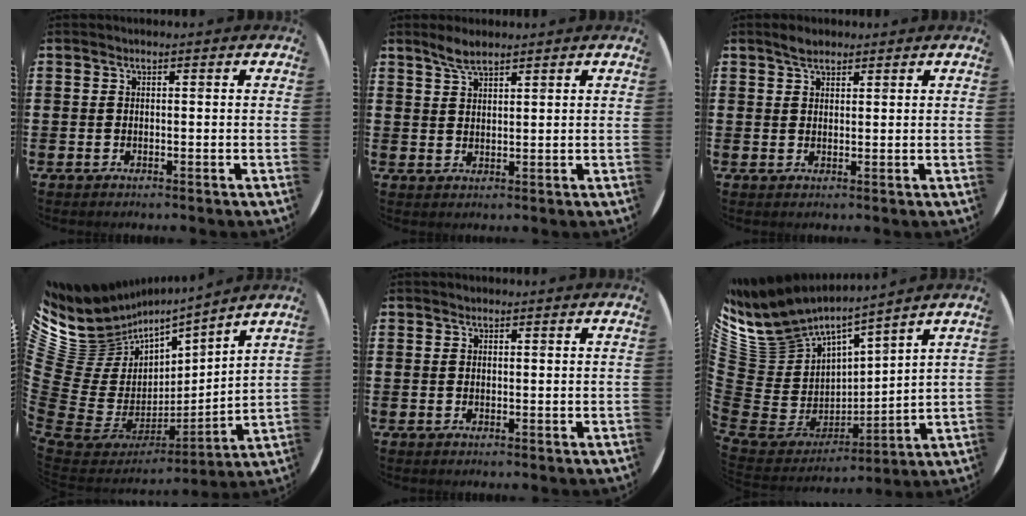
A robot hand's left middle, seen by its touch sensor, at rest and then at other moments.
{"total": 2.9, "force": [2.4, 0.7, 1.5], "torque": [-0.032, 0.004, 0.045]}
{"total": 2.0, "force": [1.8, 0.8, 0.6], "torque": [-0.006, 0.002, 0.031]}
{"total": 8.5, "force": [4.5, 7.2, 0.6], "torque": [-0.077, -0.058, 0.088]}
{"total": 0.0}
{"total": 7.3, "force": [5.9, 4.2, 0.0], "torque": [-0.054, -0.068, 0.109]}